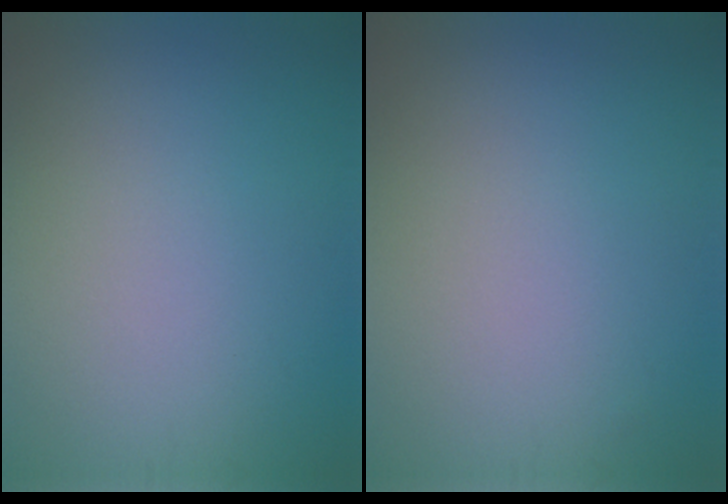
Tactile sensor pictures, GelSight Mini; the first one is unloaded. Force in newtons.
{"total": 0.0}